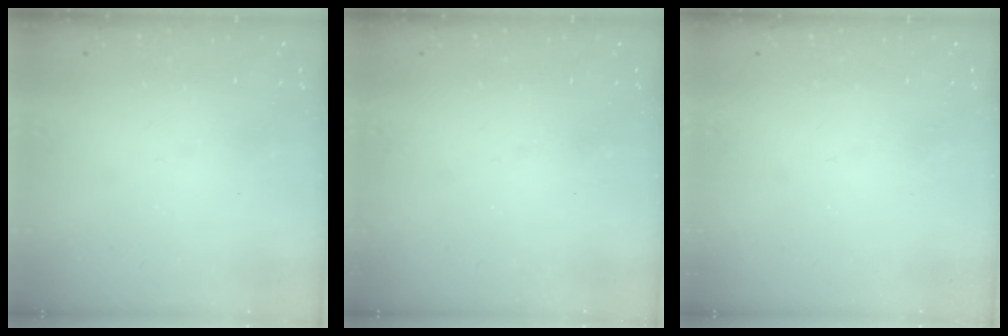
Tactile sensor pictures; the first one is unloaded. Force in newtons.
{"total": 0.0}
{"total": 0.0}